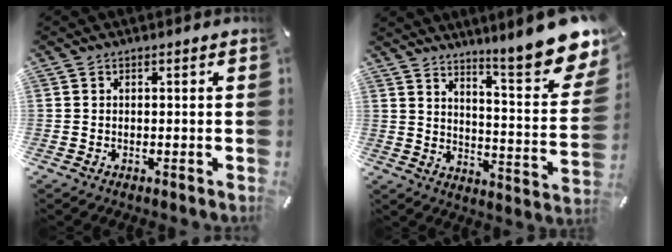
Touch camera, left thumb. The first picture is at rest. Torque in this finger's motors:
{"motor_torque": [2.57, 2.44, 1.35, -1.42, 0.14]}